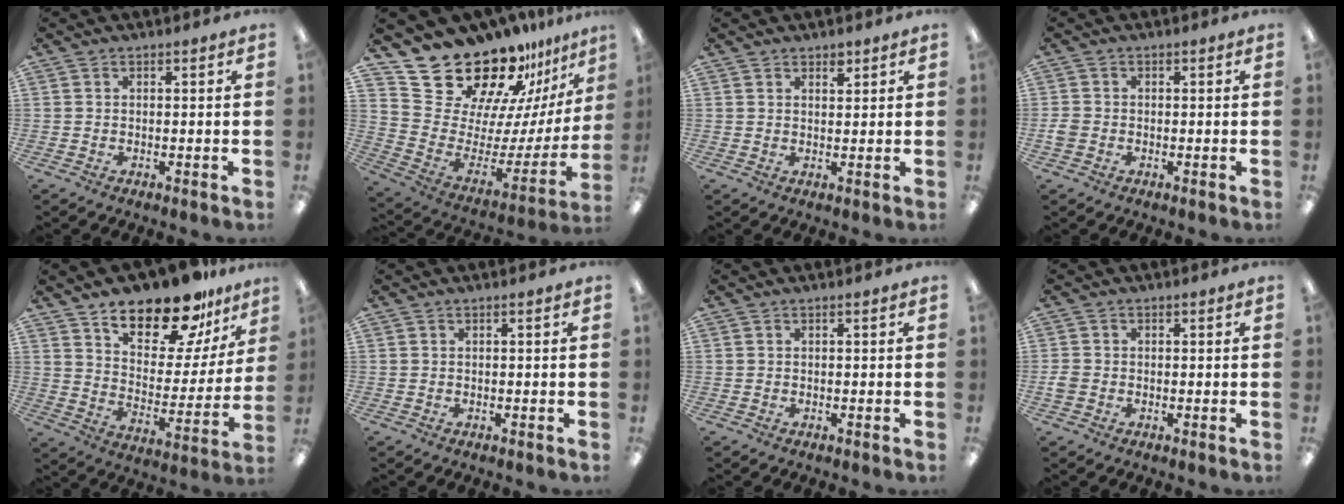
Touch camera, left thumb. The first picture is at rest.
{"total": 24.2, "force": [21.0, 9.9, 7.1], "torque": [-0.107, -0.170, 0.386]}
{"total": 2.3, "force": [1.9, 1.1, 0.7], "torque": [0.000, -0.009, 0.031]}
{"total": 2.4, "force": [-0.7, 2.1, 1.1], "torque": [-0.015, 0.007, -0.012]}
{"total": 17.5, "force": [14.1, 6.4, 8.2], "torque": [-0.139, -0.096, 0.243]}
{"total": 0.0}
{"total": 0.0}
{"total": 2.2, "force": [-0.6, 1.9, 1.0], "torque": [-0.014, 0.005, -0.012]}